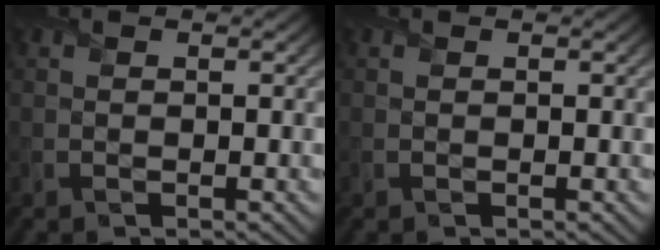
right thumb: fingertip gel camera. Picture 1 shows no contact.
{"total": 0.0}